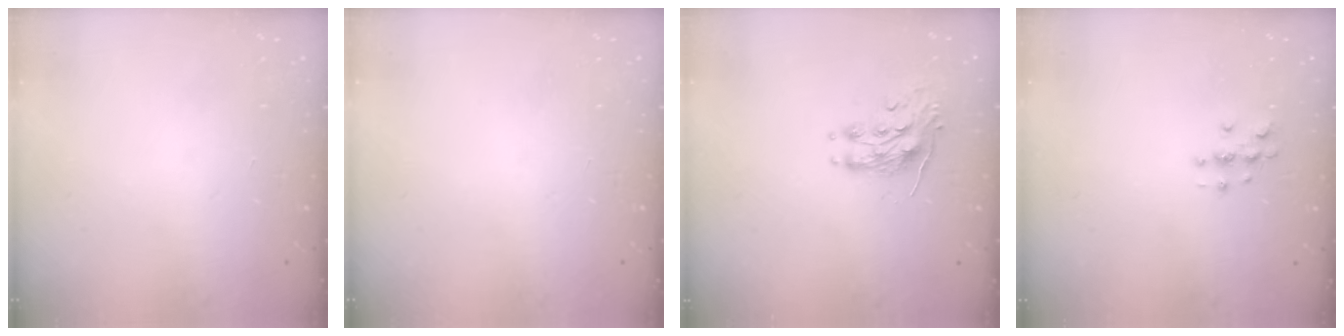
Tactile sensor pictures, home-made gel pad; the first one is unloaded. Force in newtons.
{"total": 0.0}
{"total": 8.4, "press": 8.3, "slide": 0.4}
{"total": 2.9, "press": 2.9, "slide": 0.3}